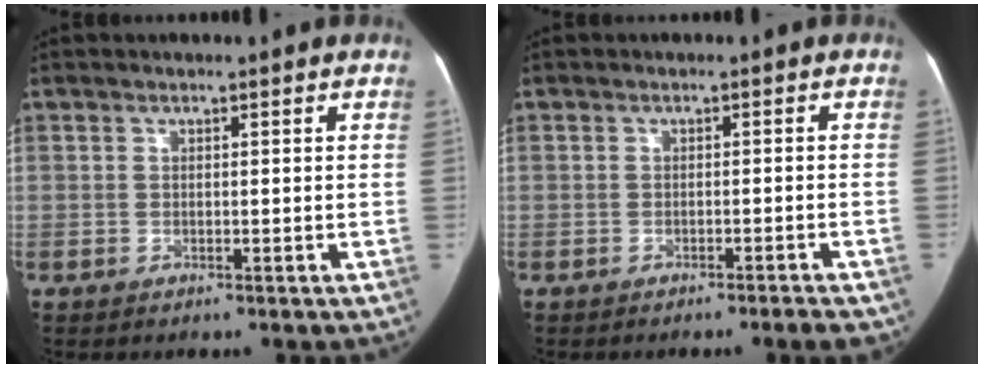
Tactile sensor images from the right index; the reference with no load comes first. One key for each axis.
{"total": 3.0, "fx": -2.2, "fy": 0.6, "fz": 2.0, "tx": -0.023, "ty": 0.003, "tz": -0.026}